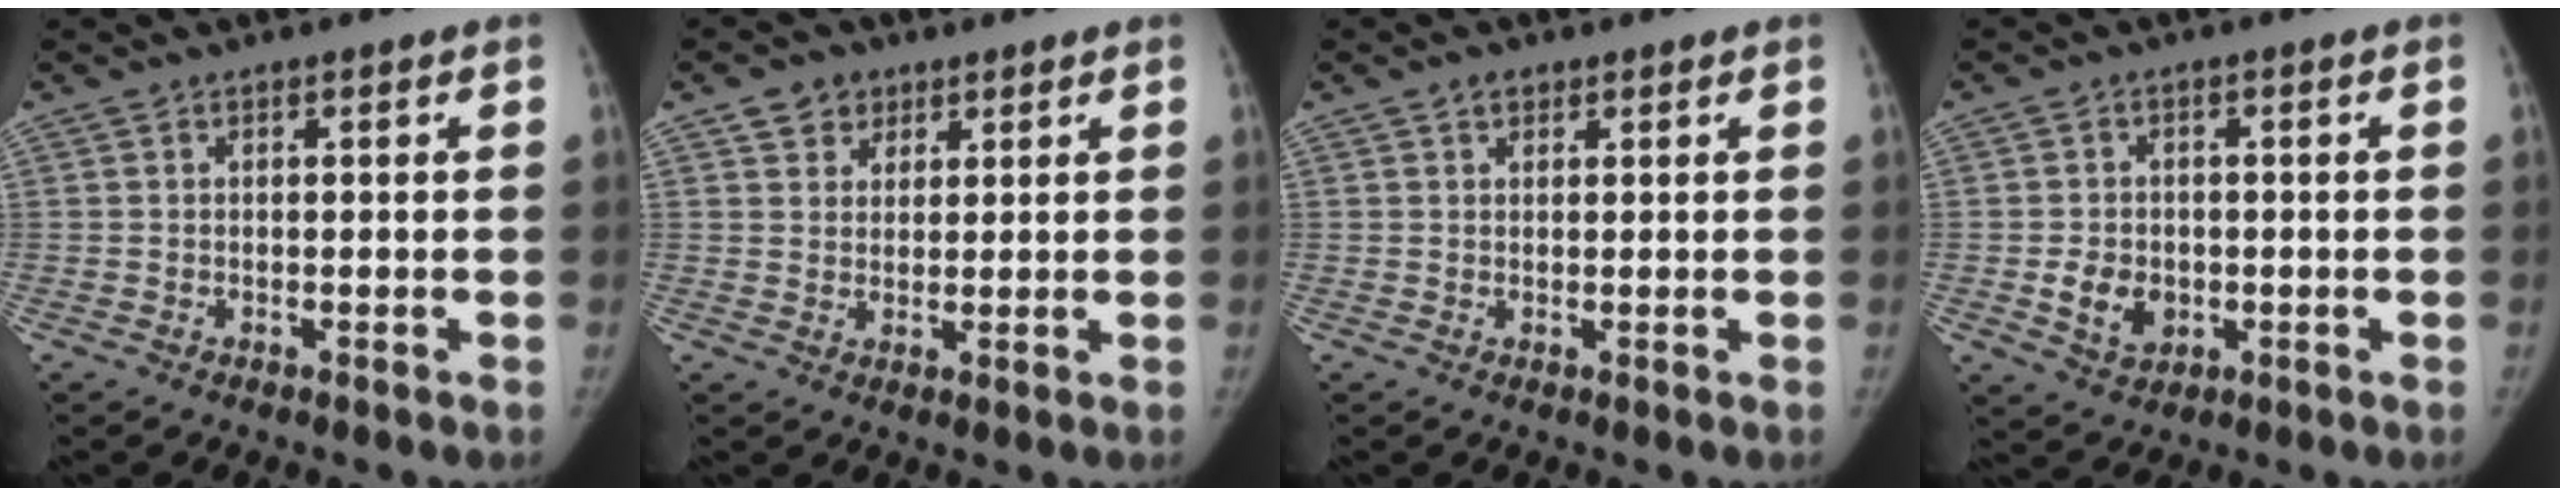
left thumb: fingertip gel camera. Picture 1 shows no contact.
{"total": 4.4, "force": [2.6, 3.4, 1.1], "torque": [0.004, -0.014, 0.042]}
{"total": 1.7, "force": [1.0, 1.2, 0.6], "torque": [0.000, -0.004, 0.014]}
{"total": 6.0, "force": [-1.2, 4.8, 3.4], "torque": [-0.043, 0.001, -0.013]}